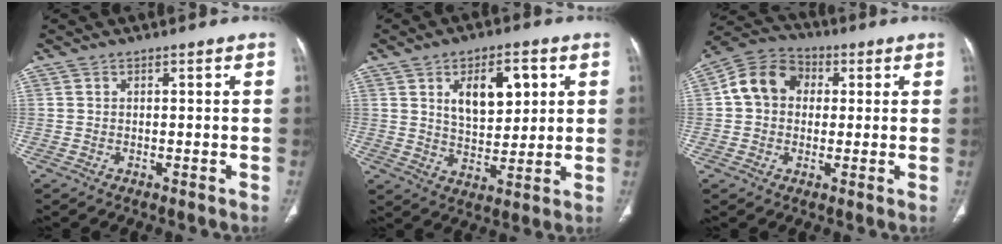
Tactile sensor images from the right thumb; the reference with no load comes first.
{"total": 11.4, "force": [3.9, 6.2, 8.7], "torque": [-0.104, -0.015, 0.069]}
{"total": 10.2, "force": [1.5, 8.4, 5.6], "torque": [-0.086, 0.022, 0.011]}